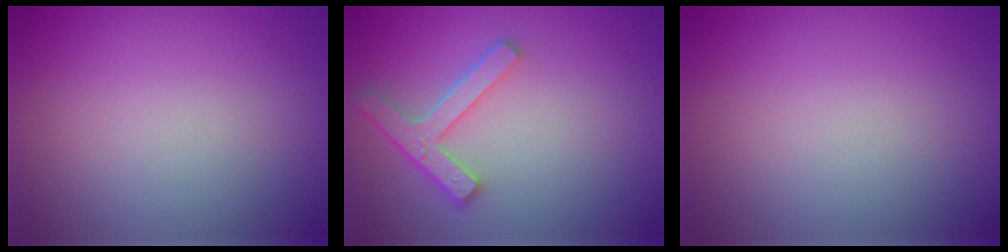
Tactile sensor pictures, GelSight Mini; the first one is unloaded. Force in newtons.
{"total": 4.2, "press": 3.3, "slide": 2.5}
{"total": 0.0}